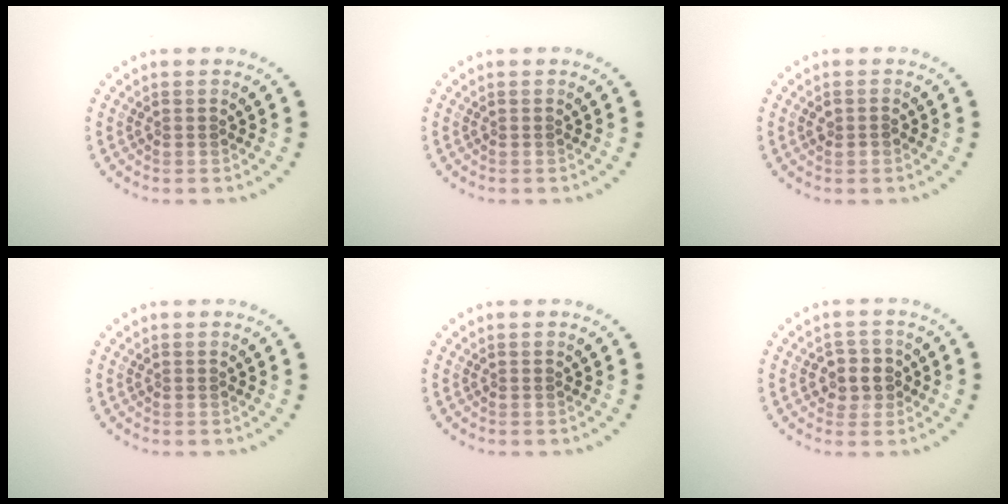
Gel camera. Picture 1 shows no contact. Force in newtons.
{"total": 0.0}
{"total": 1.0, "press": 0.9, "slide": 0.3}
{"total": 0.0}
{"total": 0.0}
{"total": 2.4, "press": 2.3, "slide": 0.7}